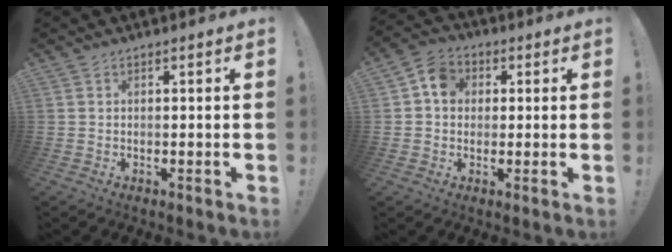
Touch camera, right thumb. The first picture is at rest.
{"total": 8.0, "force": [1.6, 6.8, 4.0], "torque": [-0.054, 0.009, 0.033]}